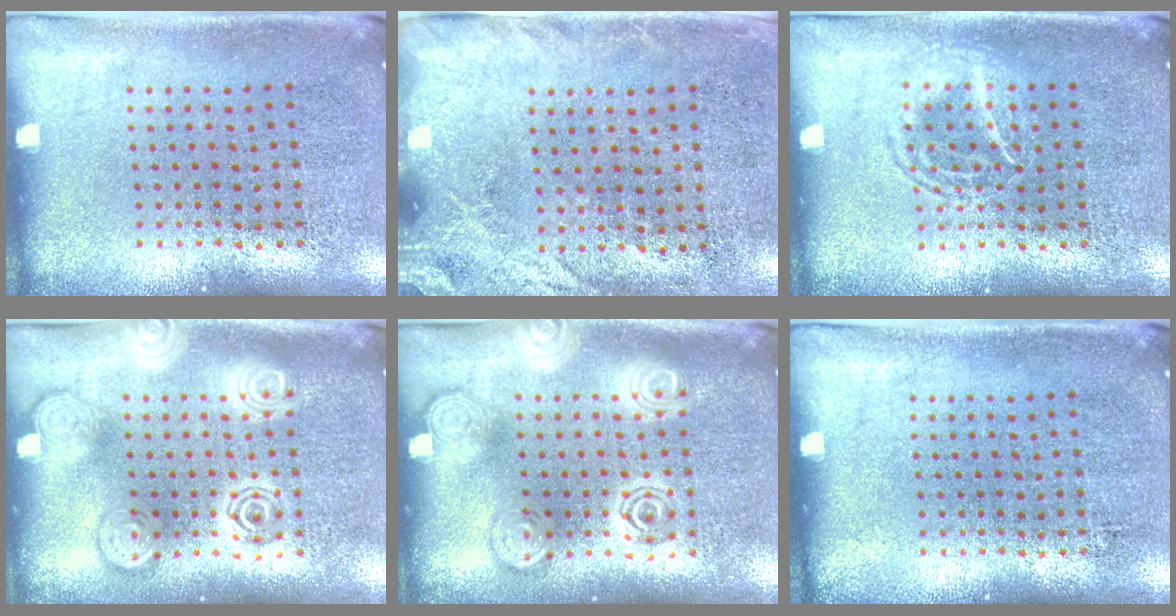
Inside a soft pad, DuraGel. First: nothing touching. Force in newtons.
{"total": 2.5, "press": 1.9, "slide": 1.6}
{"total": 1.9, "press": 1.9, "slide": 0.3}
{"total": 3.1, "press": 3.1, "slide": 0.4}
{"total": 1.8, "press": 1.8, "slide": 0.2}
{"total": 0.0}